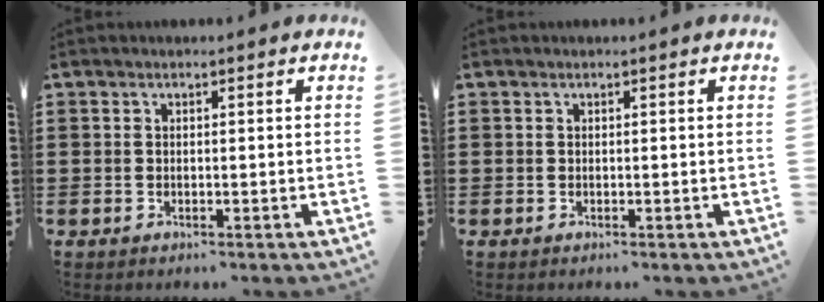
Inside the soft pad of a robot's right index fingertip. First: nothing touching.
{"total": 0.0}